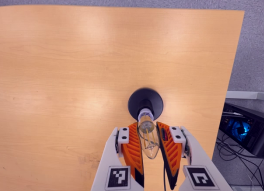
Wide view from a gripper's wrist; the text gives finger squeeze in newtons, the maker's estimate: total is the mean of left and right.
{"total": 19.0, "left": 20.9, "right": 17.1}